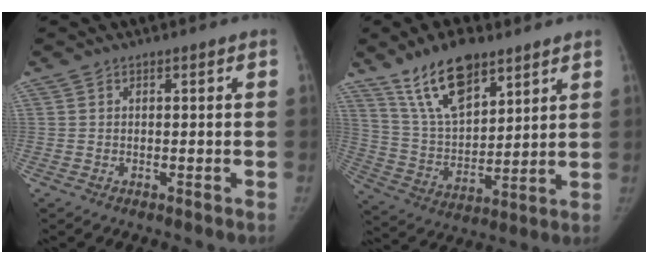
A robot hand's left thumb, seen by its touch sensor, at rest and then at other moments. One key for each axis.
{"total": 15.9, "fx": 10.6, "fy": 6.9, "fz": 9.6, "tx": -0.143, "ty": -0.049, "tz": 0.204}